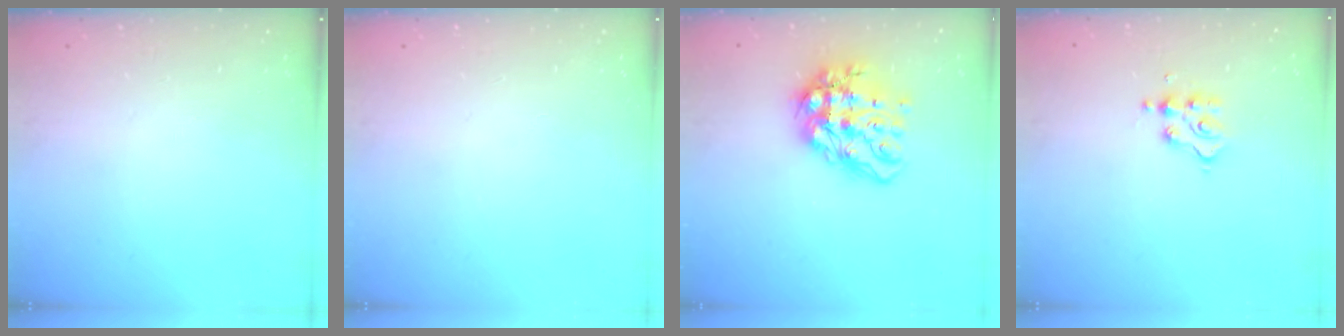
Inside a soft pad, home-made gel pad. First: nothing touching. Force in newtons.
{"total": 0.0}
{"total": 15.4, "press": 15.2, "slide": 2.1}
{"total": 3.4, "press": 3.4, "slide": 0.2}